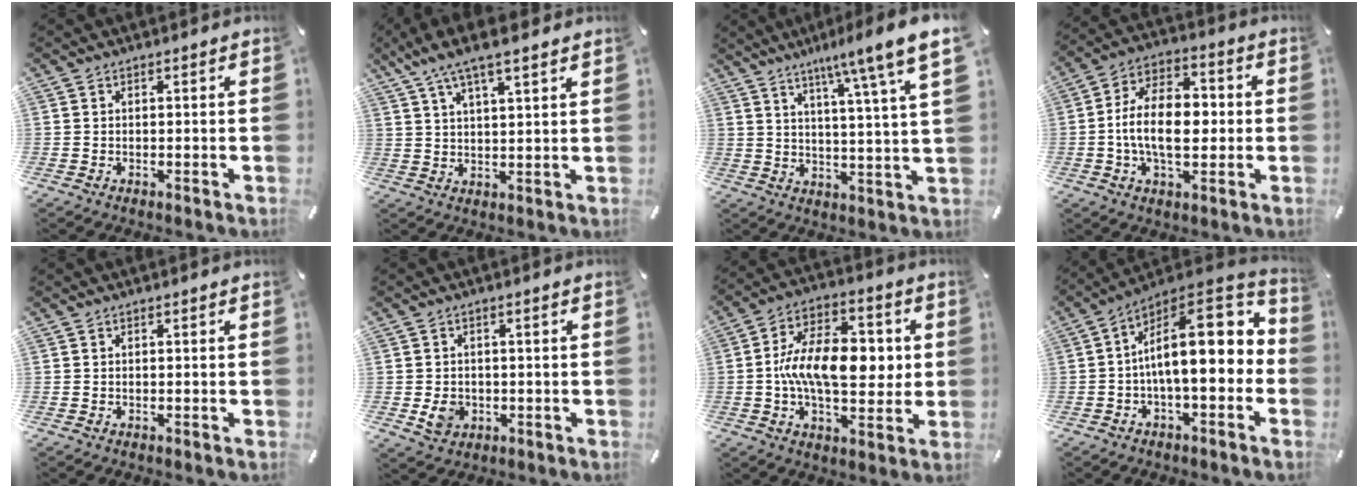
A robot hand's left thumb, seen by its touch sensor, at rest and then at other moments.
{"total": 7.4, "force": [5.6, 1.5, 4.6], "torque": [-0.102, -0.013, 0.102]}
{"total": 10.7, "force": [7.4, -0.1, 7.7], "torque": [-0.120, -0.056, 0.109]}
{"total": 13.5, "force": [-1.5, 8.5, 10.5], "torque": [-0.204, 0.010, -0.030]}
{"total": 0.0}
{"total": 4.4, "force": [-0.7, 3.9, 2.0], "torque": [-0.032, -0.004, -0.015]}
{"total": 16.1, "force": [0.2, 9.2, 13.3], "torque": [-0.240, 0.009, 0.003]}
{"total": 16.8, "force": [1.2, 7.2, 15.1], "torque": [-0.234, -0.027, 0.019]}